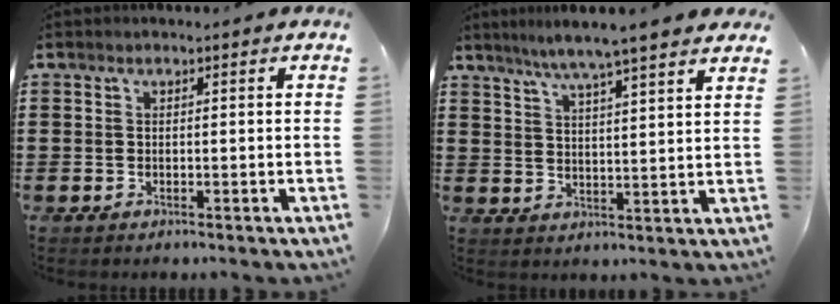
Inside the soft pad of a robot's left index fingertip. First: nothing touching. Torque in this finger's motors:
{"motor_torque": [1.55, -0.59, 0.40, 0.08]}